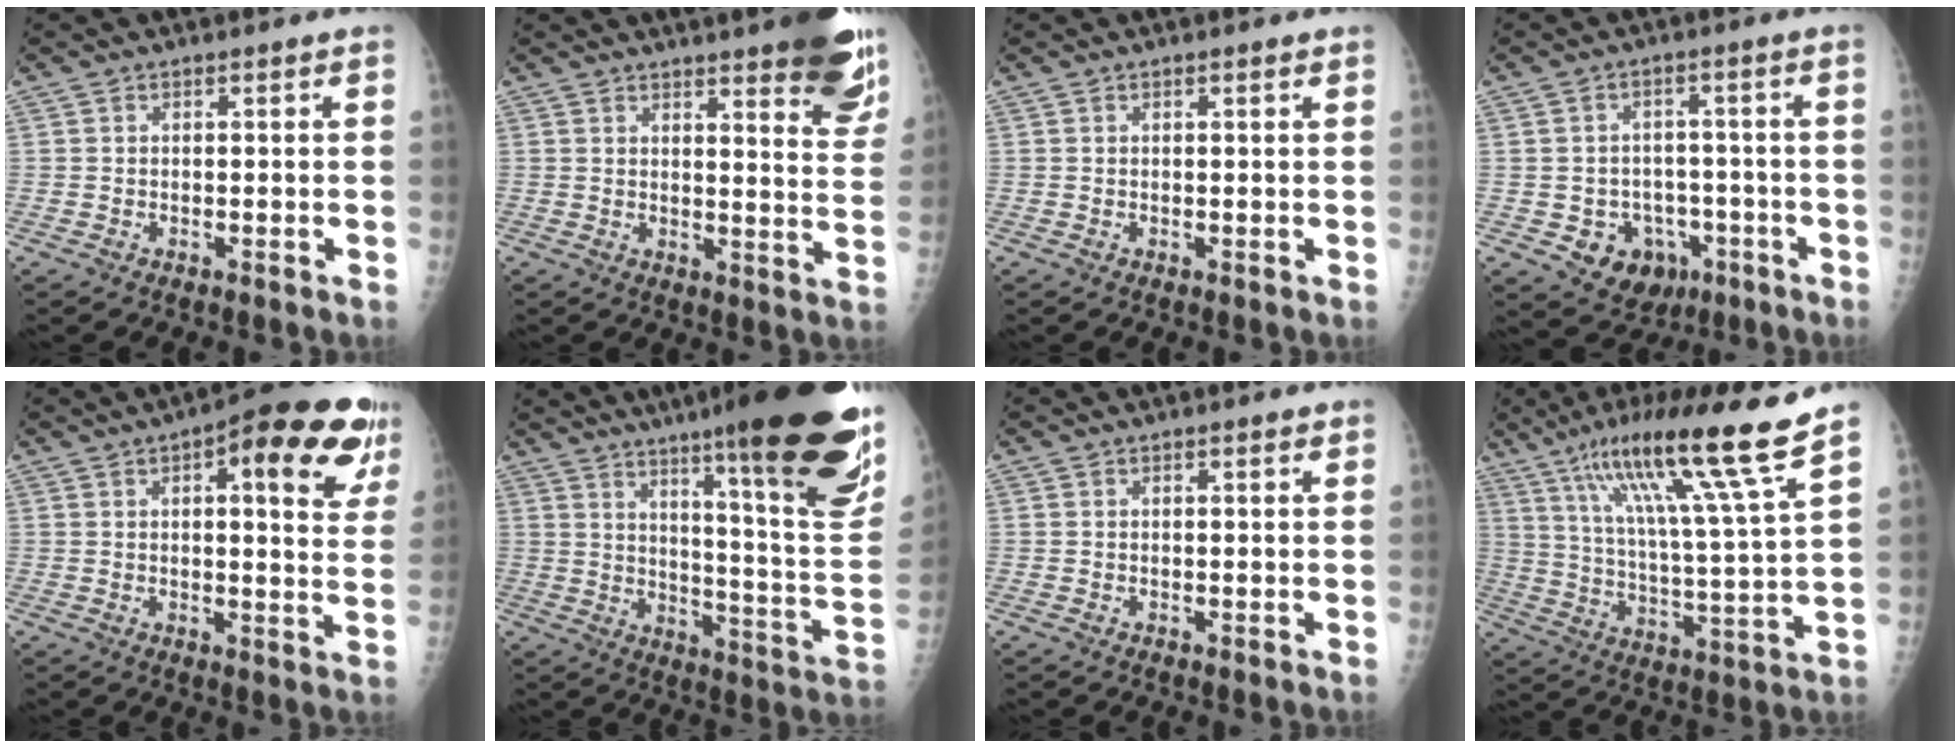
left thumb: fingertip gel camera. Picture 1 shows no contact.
{"total": 16.4, "force": [11.4, 3.7, 11.2], "torque": [-0.112, -0.063, 0.132]}
{"total": 0.7, "force": [0.4, 0.1, 0.5], "torque": [-0.008, 0.000, 0.006]}
{"total": 9.2, "force": [-3.4, 7.8, 3.6], "torque": [-0.030, 0.027, -0.036]}
{"total": 18.3, "force": [8.1, 5.9, 15.3], "torque": [-0.165, -0.011, 0.096]}
{"total": 29.9, "force": [18.1, 4.2, 23.4], "torque": [-0.266, -0.076, 0.261]}
{"total": 1.1, "force": [0.7, 0.3, 0.8], "torque": [-0.012, -0.001, 0.008]}
{"total": 19.0, "force": [12.5, -0.2, 14.3], "torque": [-0.227, -0.059, 0.208]}